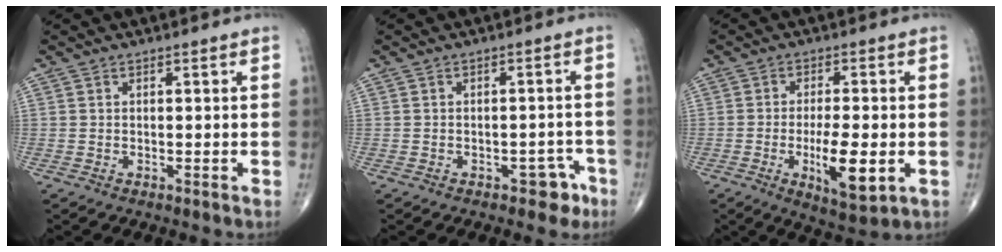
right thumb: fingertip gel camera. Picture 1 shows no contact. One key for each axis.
{"total": 4.0, "fx": -2.4, "fy": 2.4, "fz": 2.1, "tx": -0.004, "ty": 0.025, "tz": -0.029}
{"total": 10.1, "fx": -2.4, "fy": 3.2, "fz": 9.2, "tx": -0.151, "ty": -0.011, "tz": -0.037}